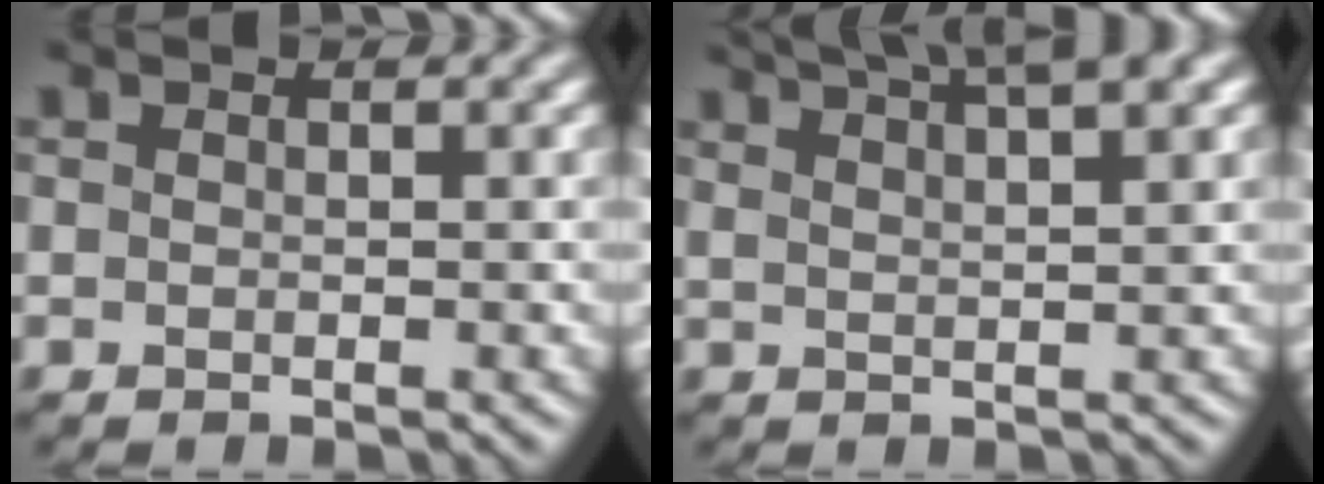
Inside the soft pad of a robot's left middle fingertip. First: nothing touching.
{"total": 7.4, "force": [5.2, 2.1, 4.9], "torque": [-0.045, 0.038, 0.042]}